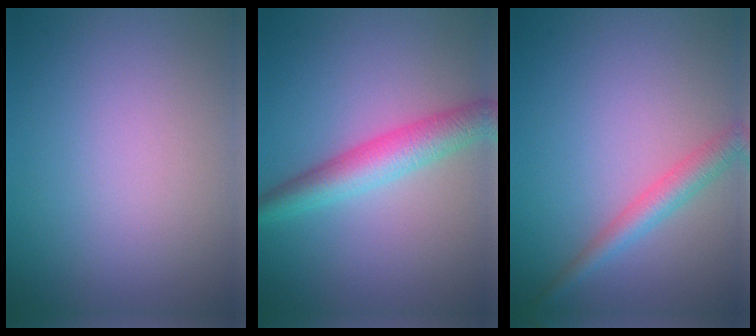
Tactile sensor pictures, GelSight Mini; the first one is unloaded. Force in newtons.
{"total": 4.4, "press": 4.4, "slide": 0.1}
{"total": 2.7, "press": 2.7, "slide": 0.1}